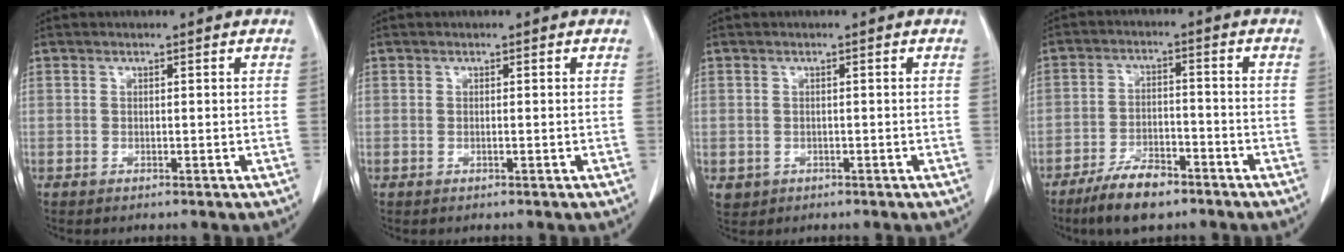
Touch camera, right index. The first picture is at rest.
{"total": 0.7, "force": [-0.1, 0.2, 0.6], "torque": [-0.019, 0.003, 0.001]}
{"total": 3.0, "force": [-0.9, 2.6, 1.1], "torque": [-0.025, 0.001, -0.002]}
{"total": 8.9, "force": [-6.5, 3.1, 5.2], "torque": [-0.099, -0.006, -0.114]}